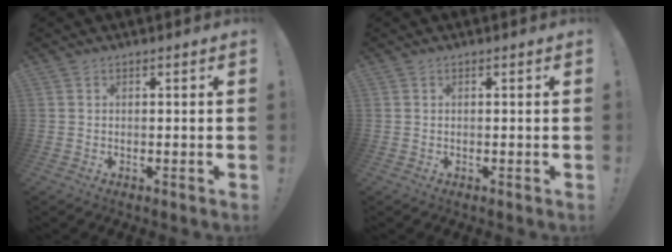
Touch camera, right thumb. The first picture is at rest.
{"total": 0.0}